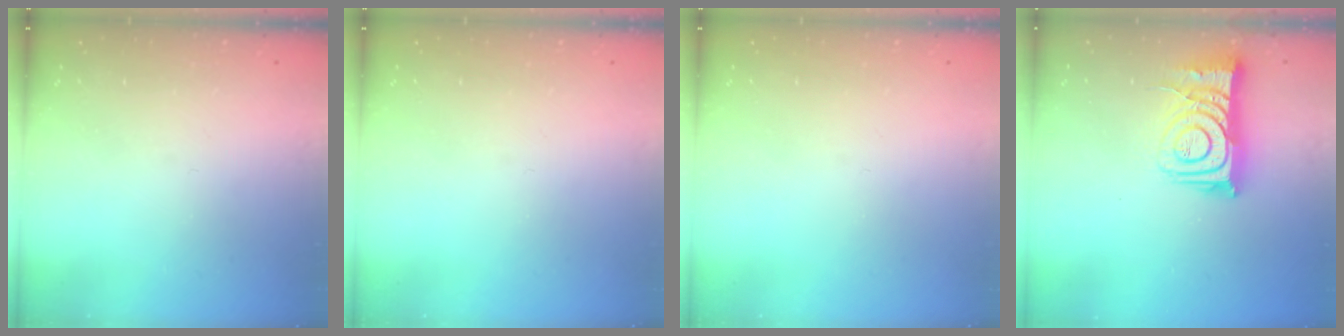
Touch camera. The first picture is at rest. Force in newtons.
{"total": 0.0}
{"total": 0.0}
{"total": 10.9, "press": 10.9, "slide": 1.1}